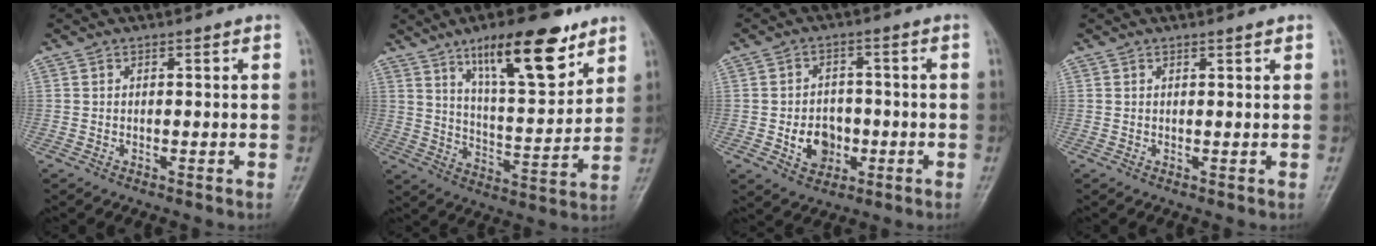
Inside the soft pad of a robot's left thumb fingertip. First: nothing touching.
{"total": 17.3, "force": [10.6, 5.5, 12.6], "torque": [-0.166, -0.057, 0.177]}
{"total": 7.1, "force": [-1.7, 5.7, 3.9], "torque": [-0.032, 0.012, -0.024]}
{"total": 0.8, "force": [0.6, 0.1, 0.6], "torque": [-0.008, -0.003, 0.010]}